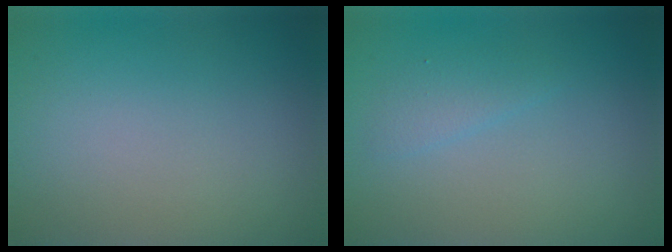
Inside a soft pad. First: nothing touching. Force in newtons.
{"total": 1.2, "press": 1.2, "slide": 0.1}